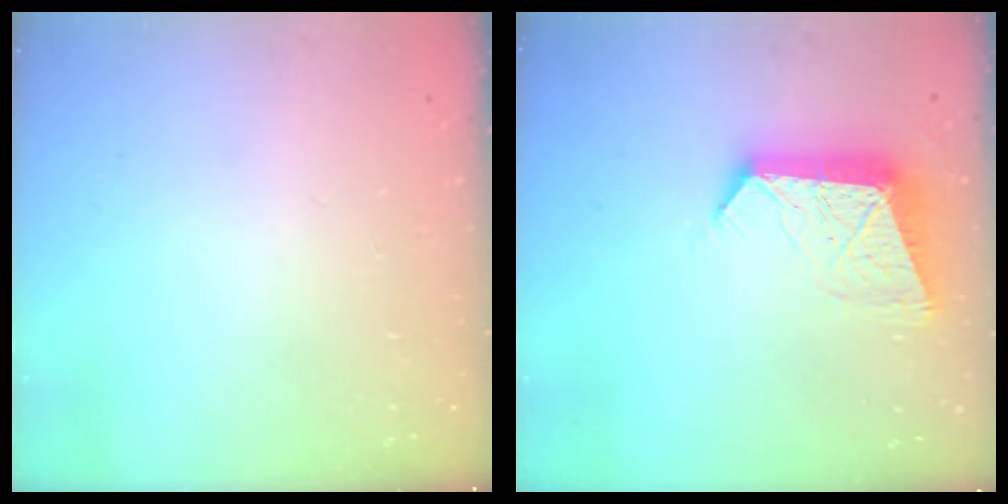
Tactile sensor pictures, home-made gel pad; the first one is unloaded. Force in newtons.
{"total": 12.1, "press": 12.0, "slide": 1.1}